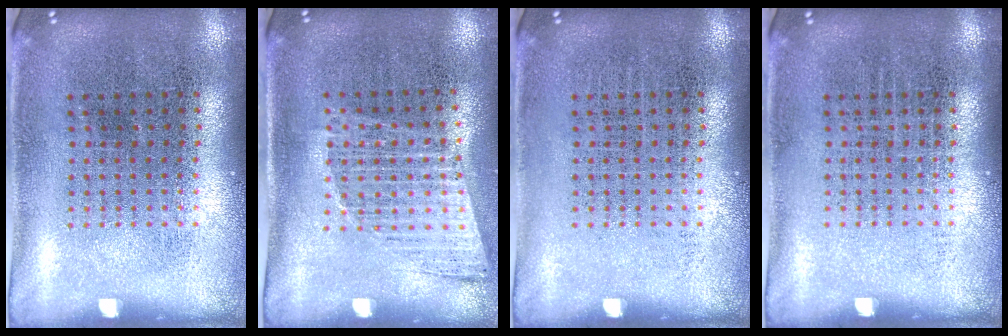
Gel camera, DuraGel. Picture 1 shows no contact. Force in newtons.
{"total": 1.2, "press": 1.0, "slide": 0.6}
{"total": 0.0}
{"total": 0.0}